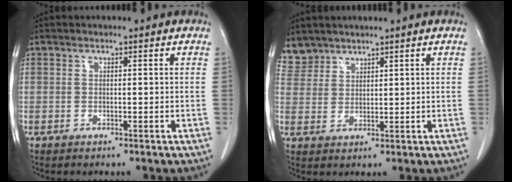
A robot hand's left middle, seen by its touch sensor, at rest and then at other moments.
{"total": 3.8, "force": [3.4, 1.5, -0.6], "torque": [0.015, 0.008, 0.074]}